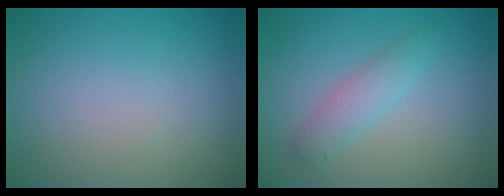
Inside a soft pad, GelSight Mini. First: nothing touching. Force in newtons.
{"total": 2.2, "press": 2.2, "slide": 0.1}